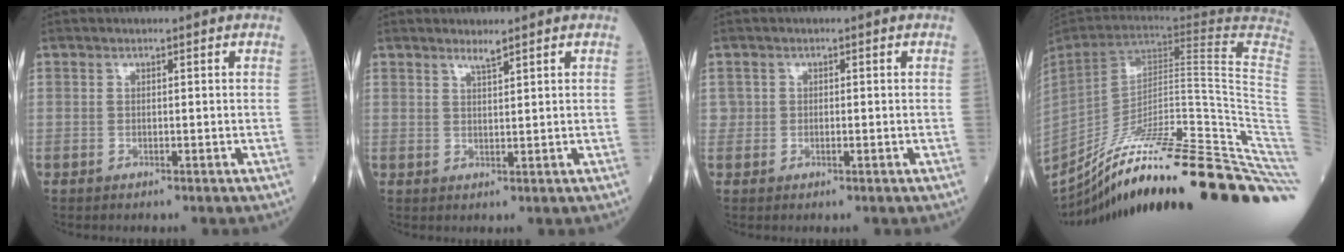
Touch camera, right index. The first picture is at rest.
{"total": 1.6, "force": [1.4, -0.3, 0.8], "torque": [-0.015, -0.006, 0.027]}
{"total": 1.0, "force": [0.1, 1.0, 0.2], "torque": [0.002, 0.002, 0.000]}
{"total": 37.6, "force": [-26.8, -0.9, 26.3], "torque": [-0.236, -0.043, -0.386]}